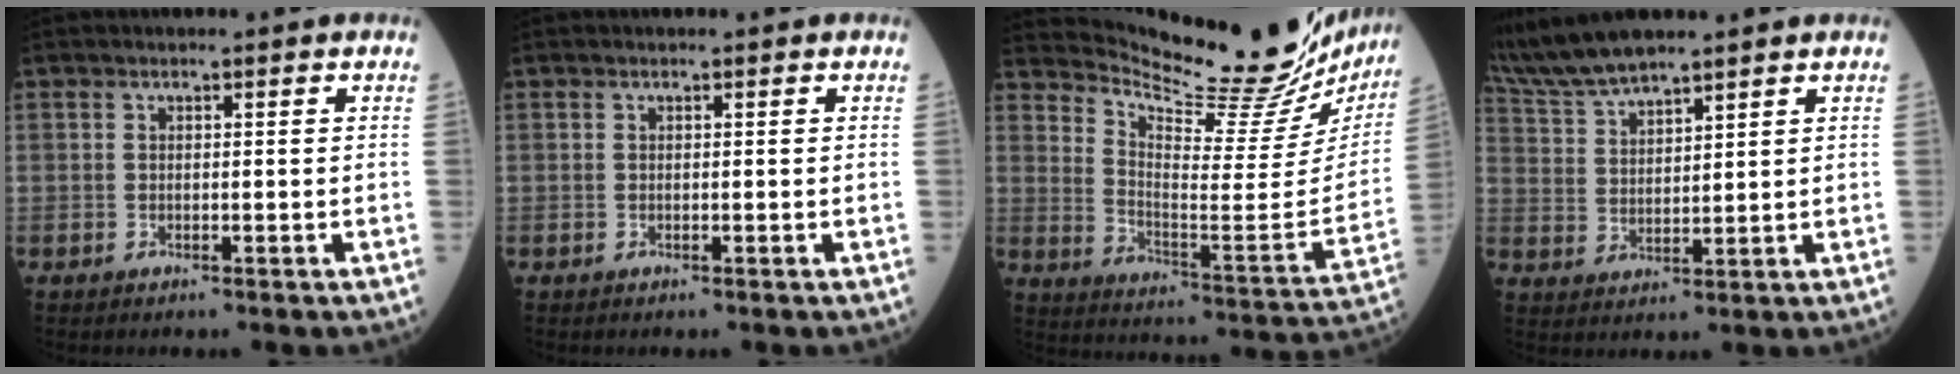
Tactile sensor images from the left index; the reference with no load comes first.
{"total": 0.0}
{"total": 24.6, "force": [23.1, 3.7, 7.6], "torque": [-0.121, -0.091, 0.308]}
{"total": 3.5, "force": [3.2, -0.3, 1.5], "torque": [-0.035, 0.021, 0.067]}